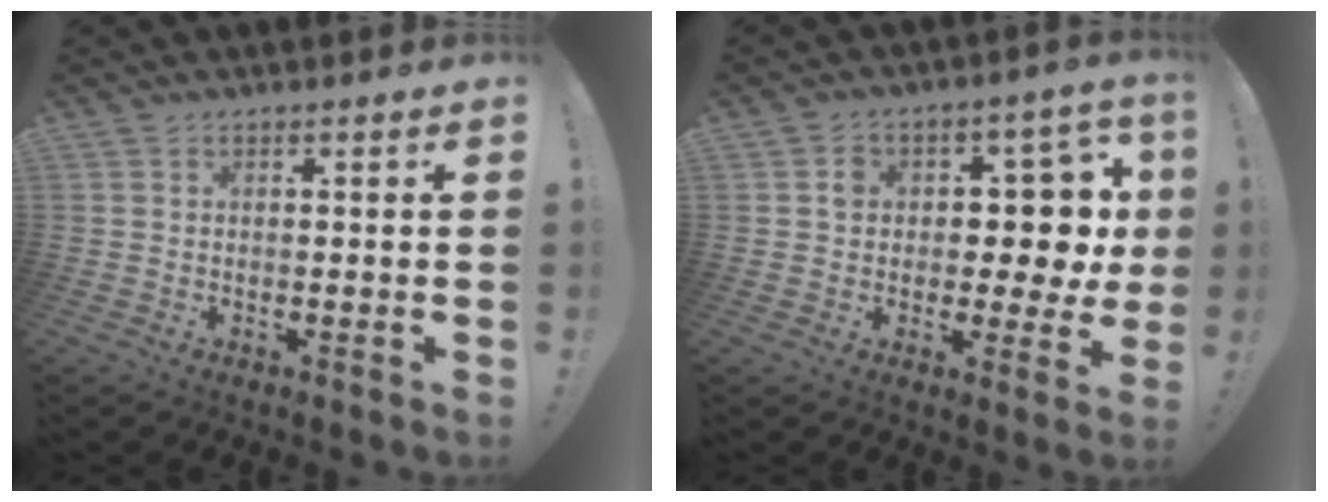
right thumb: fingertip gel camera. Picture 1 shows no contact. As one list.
[{"total": 8.8, "force": [1.6, 6.2, 6.0], "torque": [-0.076, -0.019, 0.026]}]